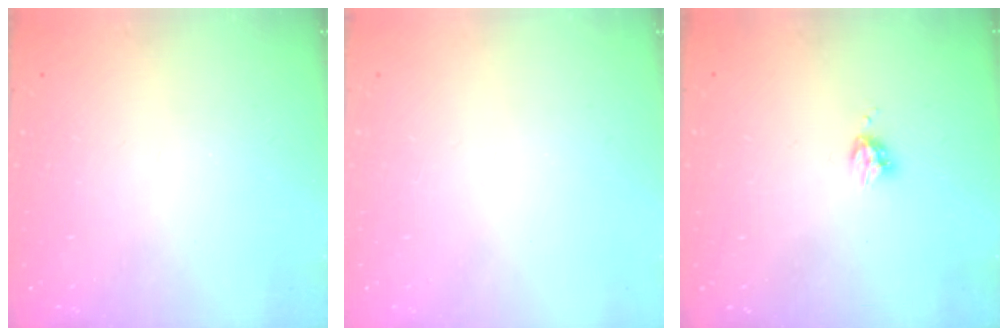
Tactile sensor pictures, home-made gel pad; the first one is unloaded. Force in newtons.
{"total": 0.0}
{"total": 4.0, "press": 3.9, "slide": 0.6}